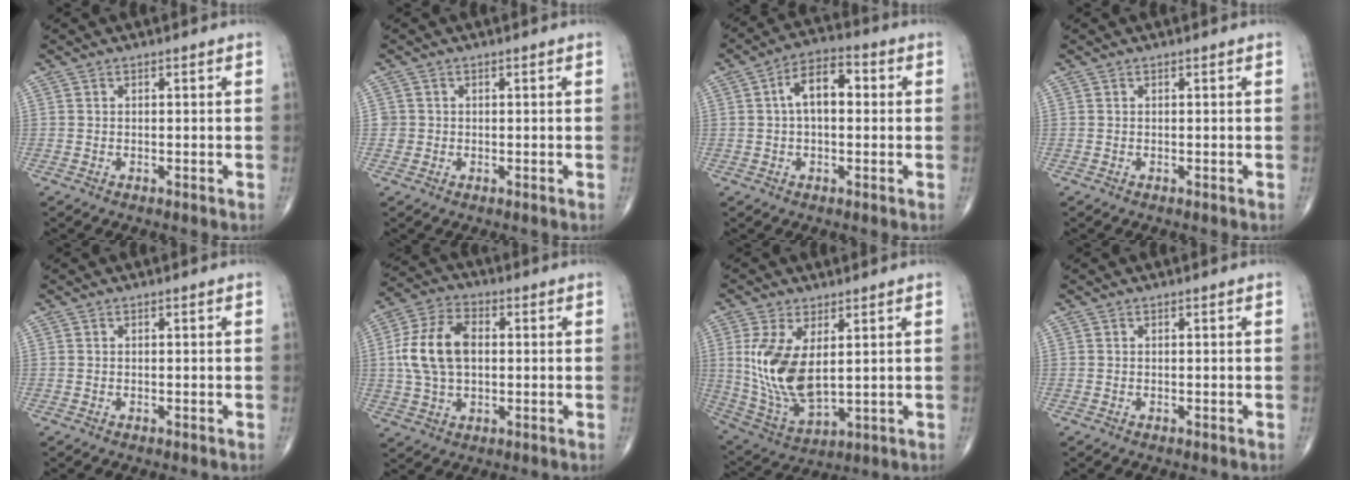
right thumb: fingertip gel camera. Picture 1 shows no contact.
{"total": 1.4, "force": [0.0, 1.4, 0.0], "torque": [0.010, 0.006, -0.004]}
{"total": 8.4, "force": [1.0, 4.6, 7.0], "torque": [-0.111, 0.028, 0.009]}
{"total": 0.0}
{"total": 0.0}
{"total": 12.4, "force": [0.9, 7.8, 9.6], "torque": [-0.185, 0.017, 0.015]}
{"total": 13.7, "force": [2.3, 6.9, 11.6], "torque": [-0.233, -0.020, 0.065]}
{"total": 0.0}